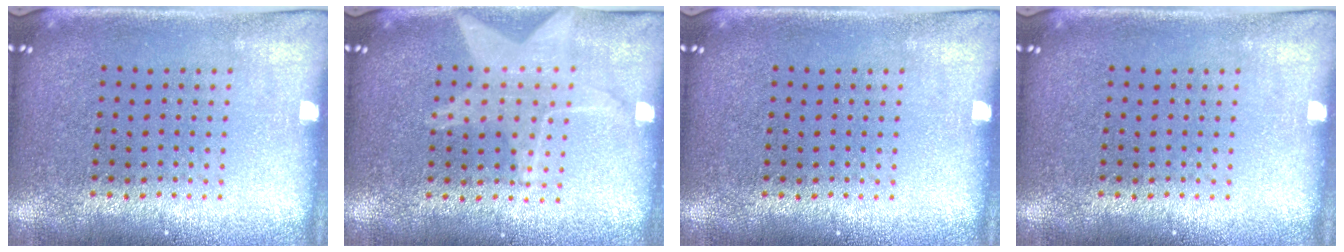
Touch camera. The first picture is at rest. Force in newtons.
{"total": 1.5, "press": 1.5, "slide": 0.2}
{"total": 0.0}
{"total": 0.0}